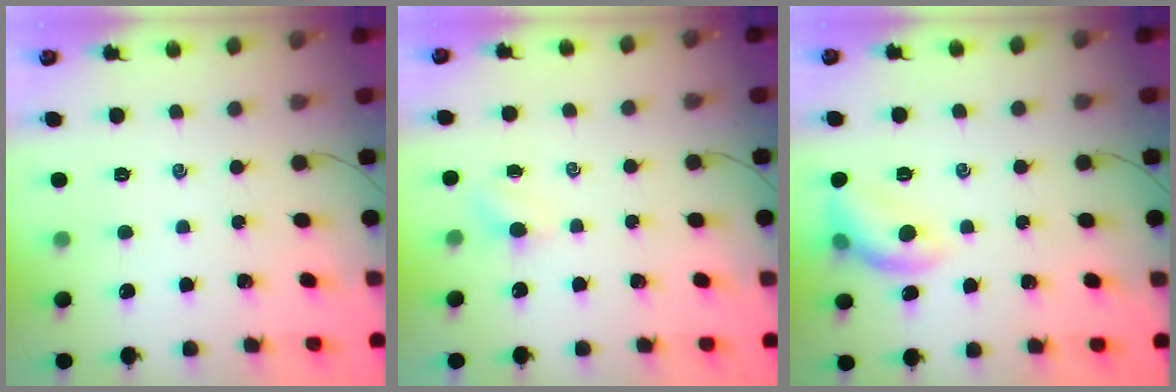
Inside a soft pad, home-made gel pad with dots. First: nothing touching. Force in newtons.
{"total": 3.2, "press": 3.0, "slide": 1.2}
{"total": 10.3, "press": 10.3, "slide": 0.2}